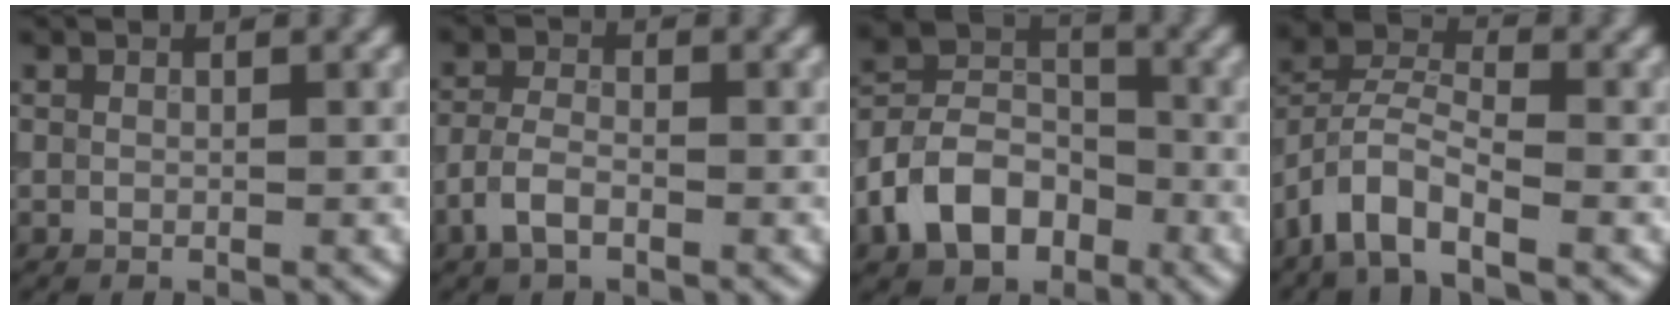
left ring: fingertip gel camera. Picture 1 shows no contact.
{"total": 2.7, "force": [-1.6, 1.2, 1.8], "torque": [-0.040, 0.005, -0.040]}
{"total": 7.1, "force": [-3.4, 4.9, 3.8], "torque": [-0.068, 0.004, -0.078]}
{"total": 5.7, "force": [-3.7, 2.5, 3.7], "torque": [-0.064, 0.006, -0.082]}